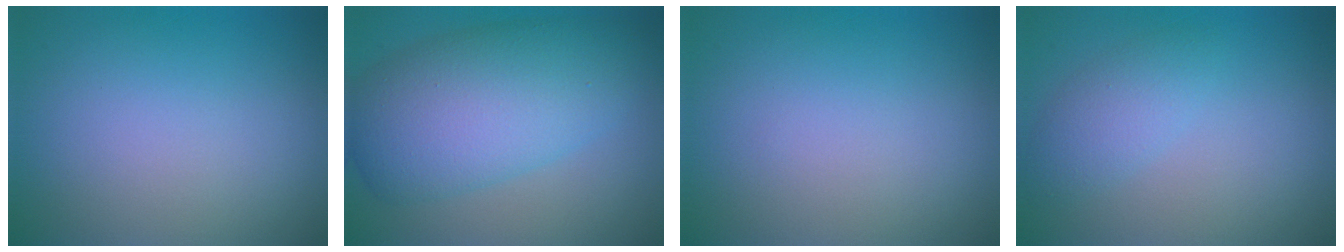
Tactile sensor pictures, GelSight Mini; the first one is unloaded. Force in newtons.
{"total": 9.5, "press": 9.5, "slide": 0.3}
{"total": 0.0}
{"total": 2.3, "press": 2.3, "slide": 0.1}